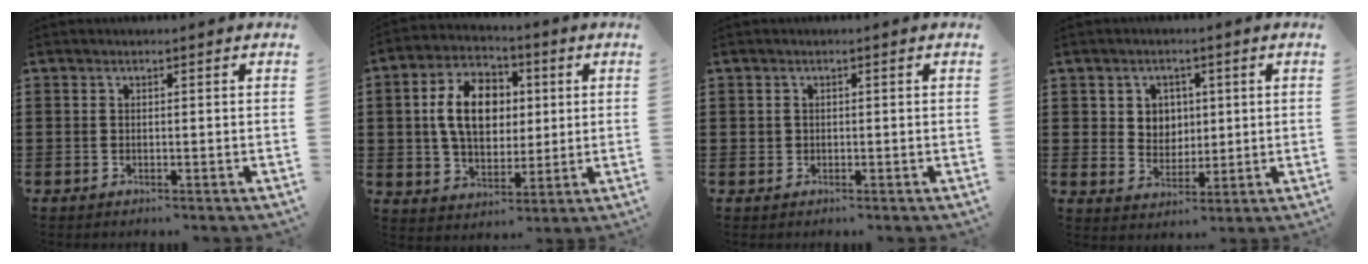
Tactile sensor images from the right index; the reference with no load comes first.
{"total": 10.8, "force": [1.3, 7.3, 7.9], "torque": [-0.169, 0.014, 0.016]}
{"total": 0.7, "force": [0.1, 0.7, 0.1], "torque": [-0.004, 0.006, 0.001]}
{"total": 4.3, "force": [1.3, 4.0, 1.0], "torque": [-0.030, 0.011, 0.021]}